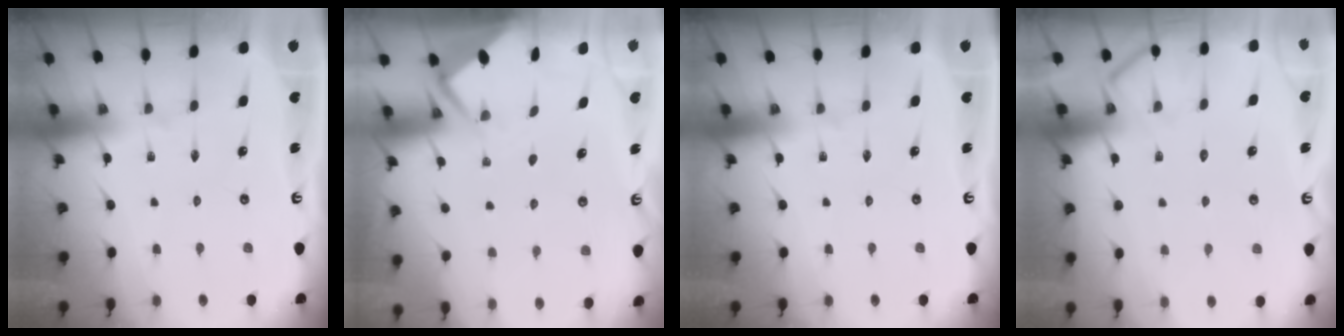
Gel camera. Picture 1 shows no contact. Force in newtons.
{"total": 2.9, "press": 2.8, "slide": 0.4}
{"total": 0.0}
{"total": 7.6, "press": 7.5, "slide": 1.0}